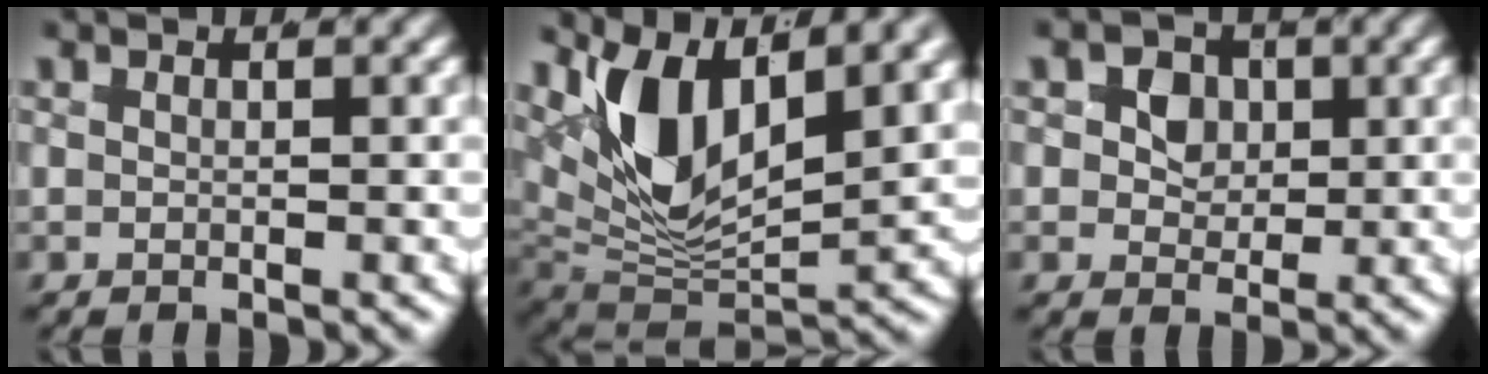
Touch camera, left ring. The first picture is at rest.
{"total": 9.3, "force": [1.8, 5.4, 7.4], "torque": [-0.152, -0.011, 0.025]}
{"total": 5.0, "force": [0.3, 4.5, 2.2], "torque": [-0.063, -0.028, 0.008]}